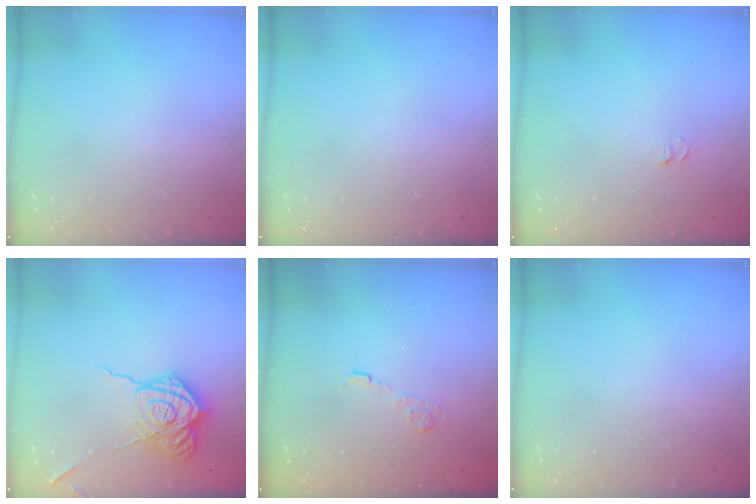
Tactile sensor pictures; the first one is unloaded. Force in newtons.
{"total": 0.0}
{"total": 4.2, "press": 4.1, "slide": 0.5}
{"total": 18.6, "press": 18.6, "slide": 1.4}
{"total": 3.5, "press": 3.2, "slide": 1.4}
{"total": 0.0}